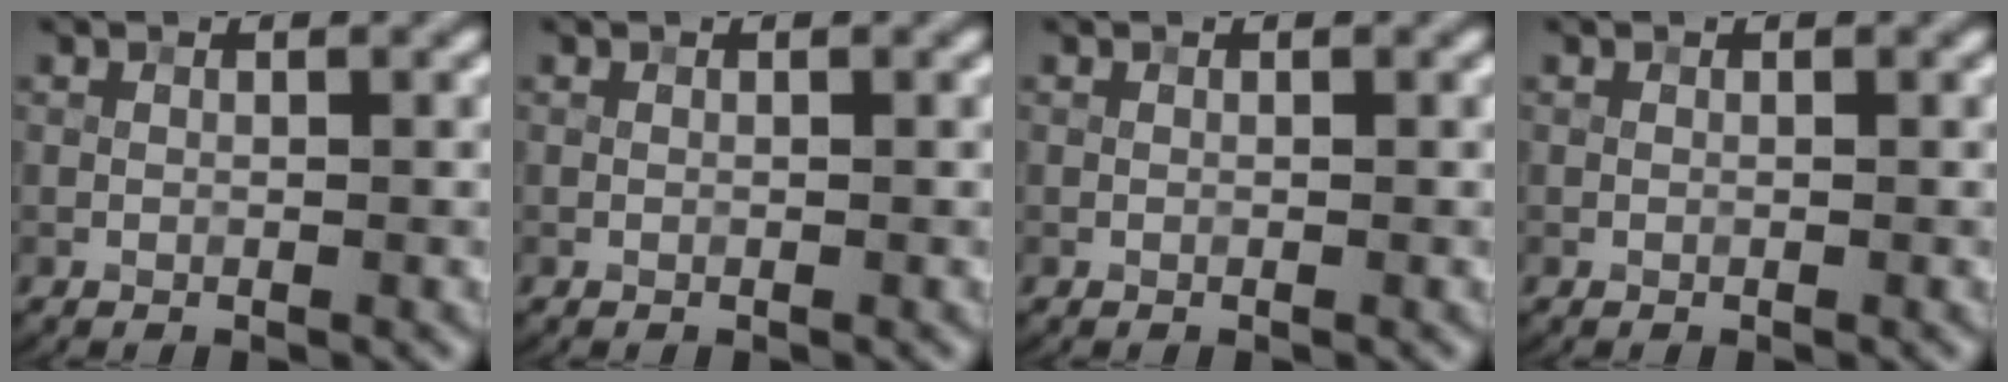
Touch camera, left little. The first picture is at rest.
{"total": 0.0}
{"total": 0.0}
{"total": 0.0}